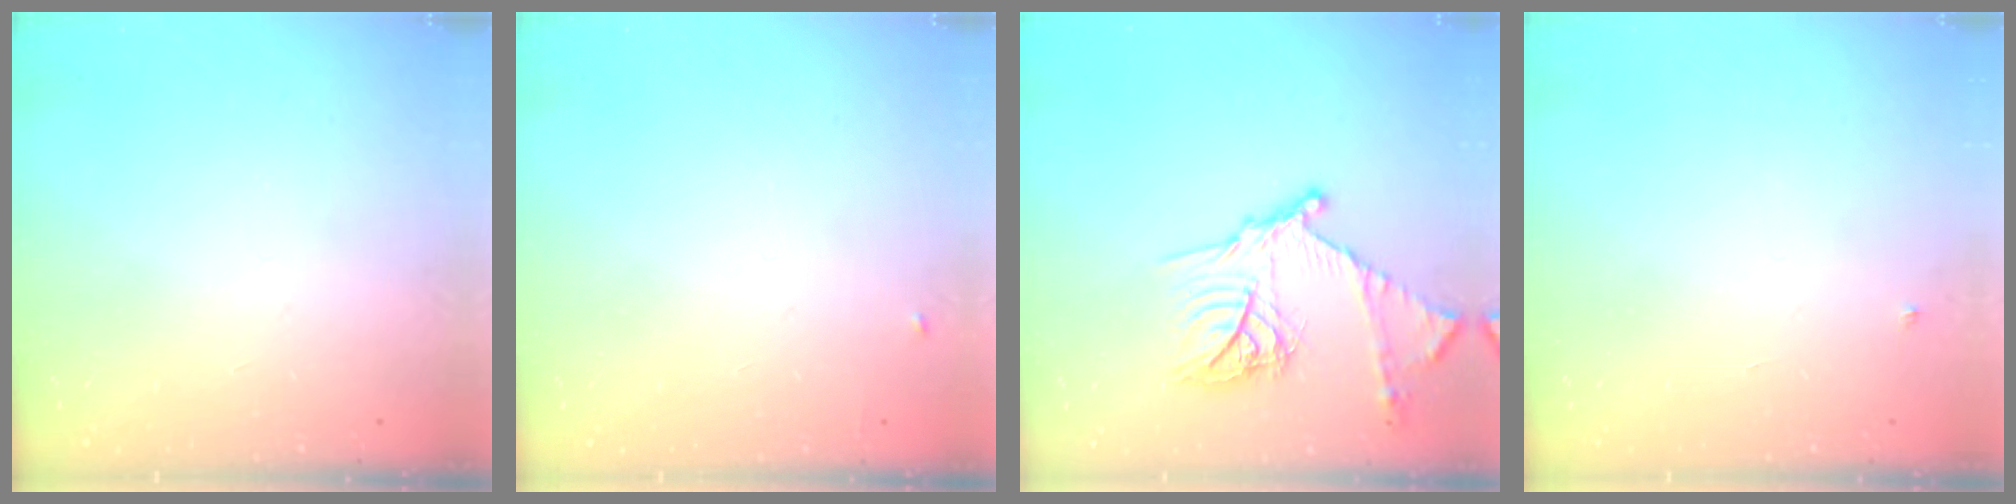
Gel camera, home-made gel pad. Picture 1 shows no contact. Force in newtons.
{"total": 3.9, "press": 3.9, "slide": 0.5}
{"total": 18.3, "press": 18.2, "slide": 1.7}
{"total": 2.7, "press": 2.7, "slide": 0.4}